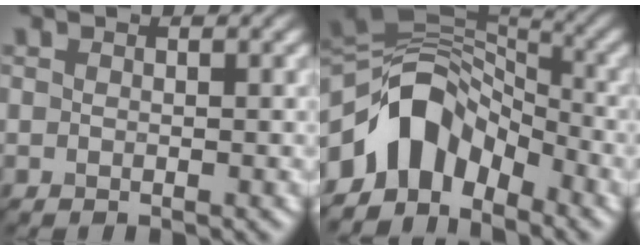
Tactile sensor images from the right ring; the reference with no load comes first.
{"total": 8.0, "force": [-4.2, 5.2, 4.4], "torque": [-0.056, 0.011, -0.088]}